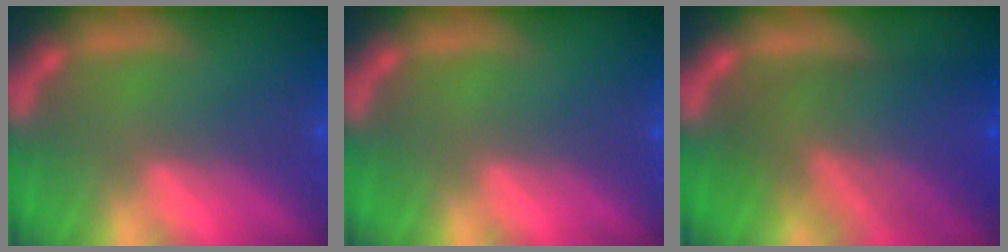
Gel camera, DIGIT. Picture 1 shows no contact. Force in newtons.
{"total": 0.0}
{"total": 9.0}